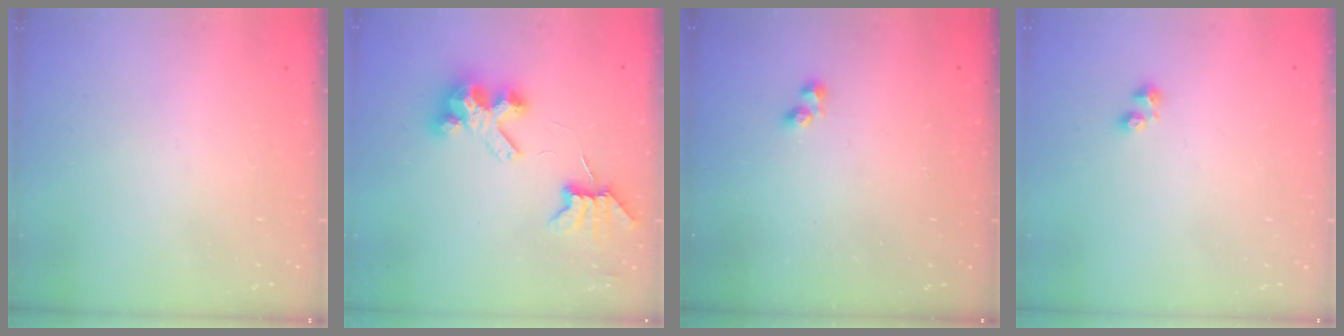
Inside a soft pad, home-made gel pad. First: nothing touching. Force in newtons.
{"total": 8.0, "press": 8.0, "slide": 0.7}
{"total": 1.4, "press": 1.2, "slide": 0.7}
{"total": 1.8, "press": 1.7, "slide": 0.4}